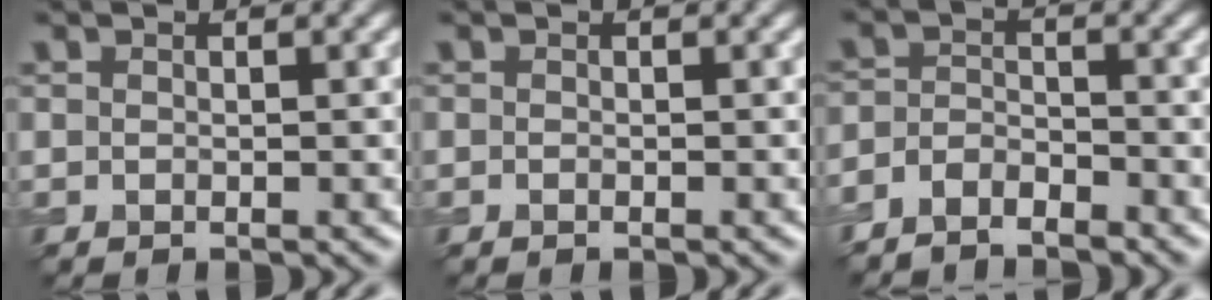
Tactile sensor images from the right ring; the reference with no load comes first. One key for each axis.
{"total": 0.0}
{"total": 2.8, "fx": -2.7, "fy": 0.8, "fz": 0.4, "tx": -0.004, "ty": -0.001, "tz": -0.057}